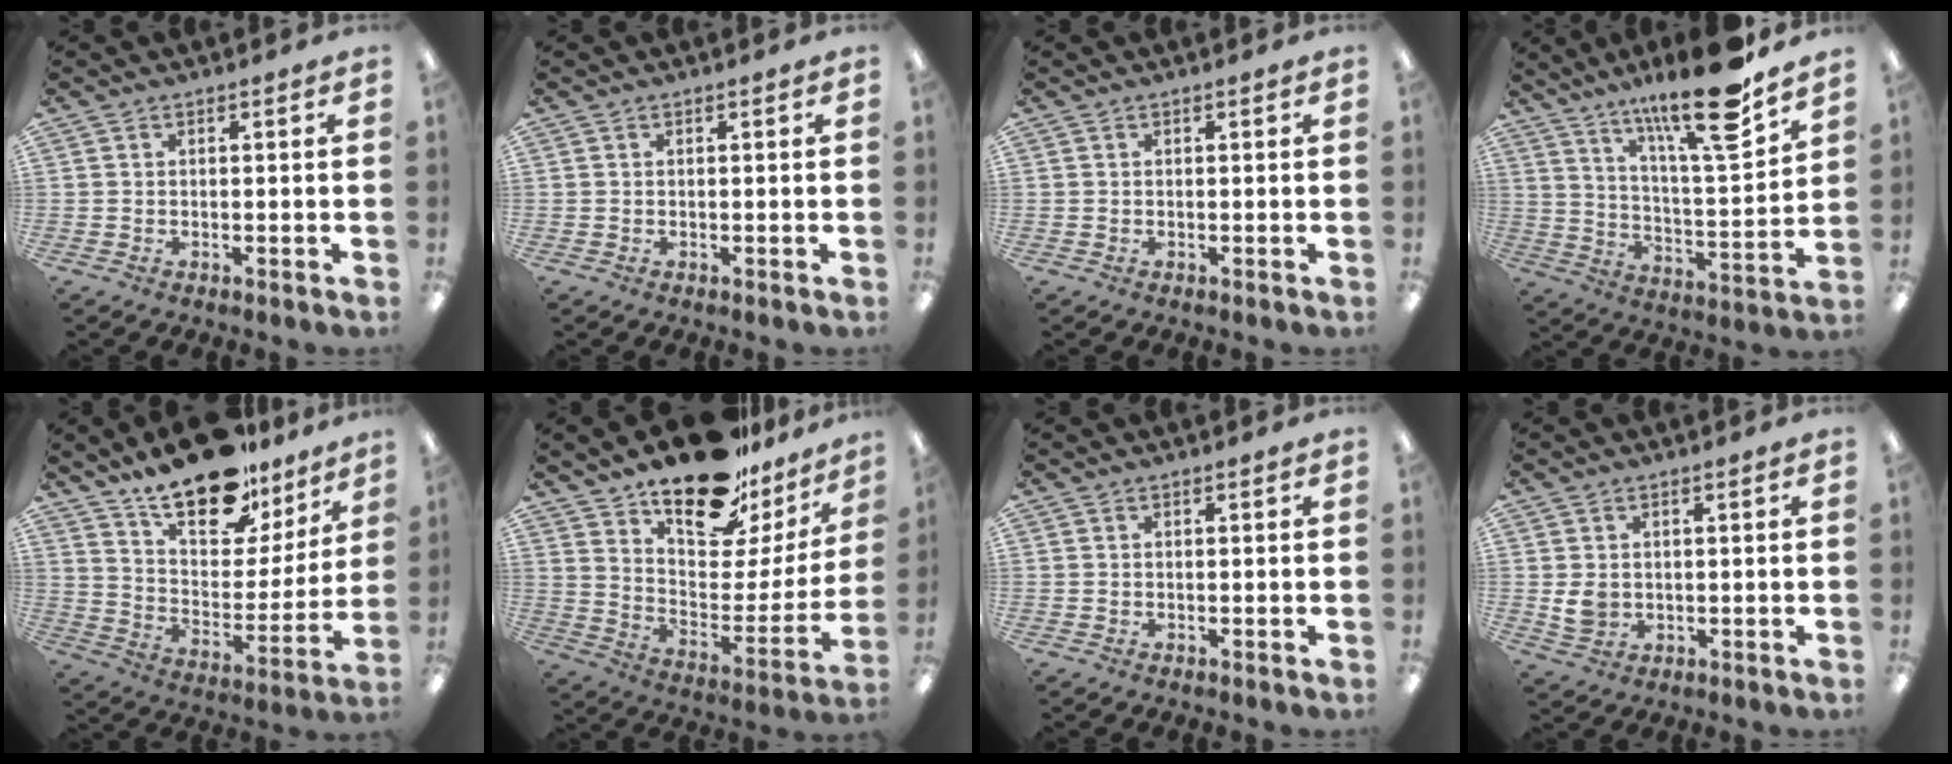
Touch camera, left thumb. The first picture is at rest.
{"total": 0.0}
{"total": 0.0}
{"total": 19.0, "force": [14.2, 3.0, 12.3], "torque": [-0.206, -0.088, 0.225]}
{"total": 20.6, "force": [15.4, 9.2, 10.0], "torque": [-0.161, -0.102, 0.272]}
{"total": 19.7, "force": [15.9, 7.7, 8.8], "torque": [-0.141, -0.112, 0.277]}
{"total": 0.0}
{"total": 4.3, "force": [0.6, 3.7, 2.1], "torque": [-0.031, -0.002, 0.012]}